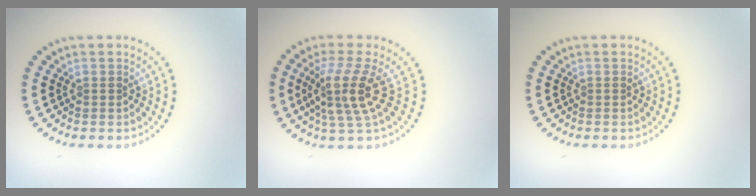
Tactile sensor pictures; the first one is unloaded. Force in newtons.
{"total": 4.1, "press": 3.0, "slide": 2.8}
{"total": 0.0}